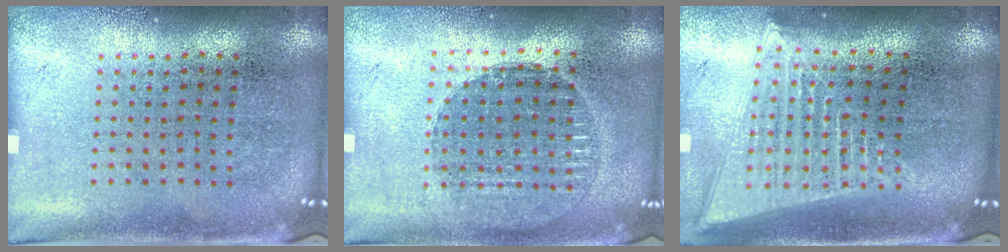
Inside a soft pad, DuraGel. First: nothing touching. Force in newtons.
{"total": 1.4, "press": 1.3, "slide": 0.6}
{"total": 2.0, "press": 1.7, "slide": 1.1}